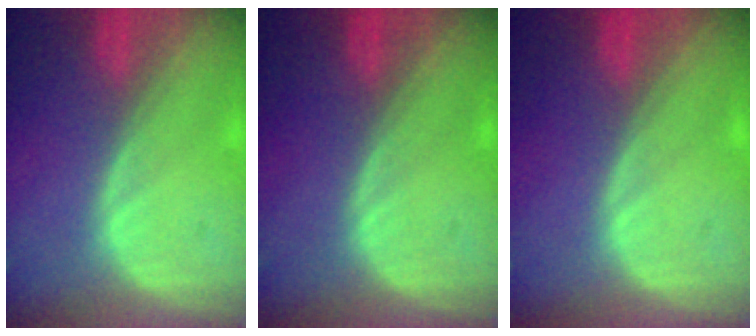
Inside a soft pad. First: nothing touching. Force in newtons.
{"total": 0.0}
{"total": 0.0}